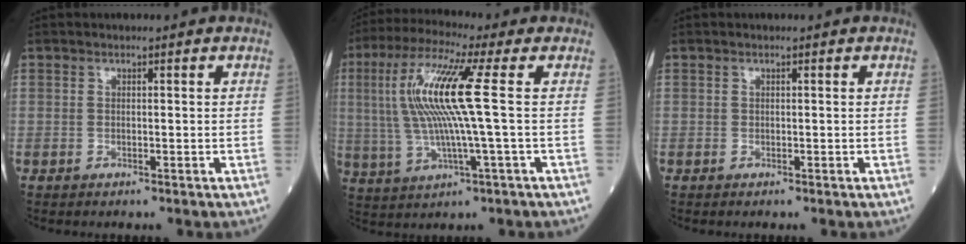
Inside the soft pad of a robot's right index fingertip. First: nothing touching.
{"total": 12.5, "force": [1.8, -0.3, 12.4], "torque": [-0.268, 0.013, 0.031]}
{"total": 0.0}